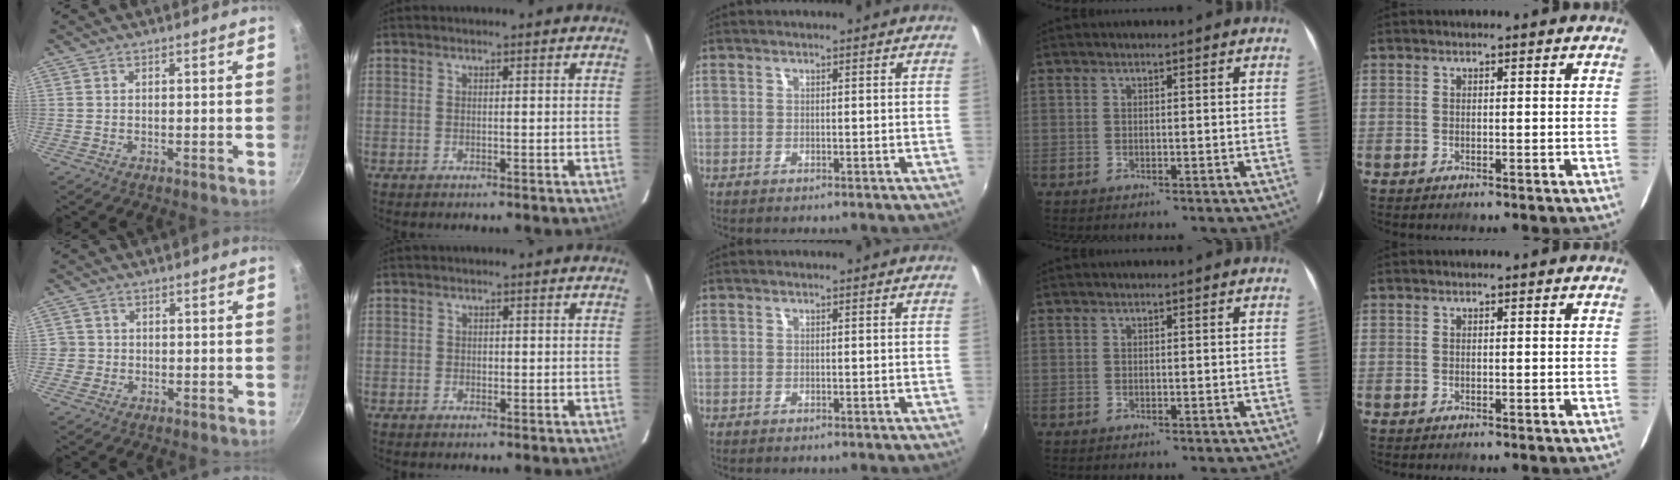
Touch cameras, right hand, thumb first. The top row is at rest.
{"thumb": {"total": 2.5, "force": [-0.5, 2.4, 0.3], "torque": [0.009, 0.011, -0.008]}, "index": {"total": 0.8, "force": [-0.1, 0.7, 0.2], "torque": [-0.002, 0.001, -0.003]}}